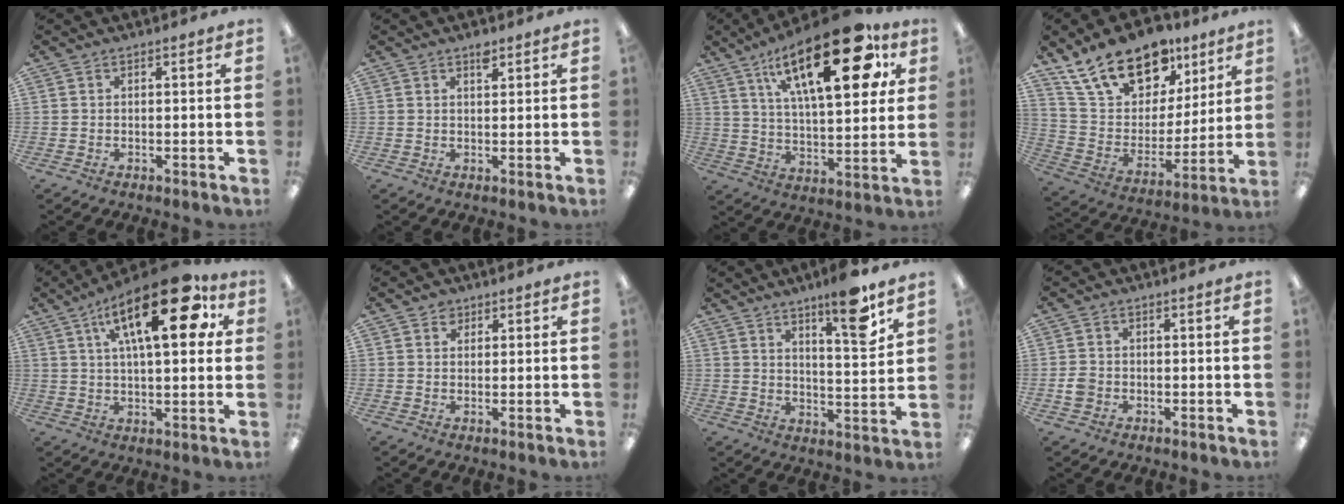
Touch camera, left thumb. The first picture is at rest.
{"total": 2.3, "force": [1.7, 0.8, 1.2], "torque": [-0.011, -0.008, 0.028]}
{"total": 27.8, "force": [13.8, 11.1, 21.4], "torque": [-0.317, -0.057, 0.218]}
{"total": 19.7, "force": [14.1, 11.1, 8.2], "torque": [-0.152, -0.082, 0.258]}
{"total": 22.5, "force": [9.6, 9.2, 18.2], "torque": [-0.276, -0.026, 0.140]}
{"total": 2.1, "force": [1.4, 1.5, 0.4], "torque": [-0.003, -0.002, 0.024]}
{"total": 12.2, "force": [8.5, 2.0, 8.5], "torque": [-0.118, -0.052, 0.133]}
{"total": 2.6, "force": [-0.5, 2.3, 1.2], "torque": [-0.020, 0.005, -0.010]}